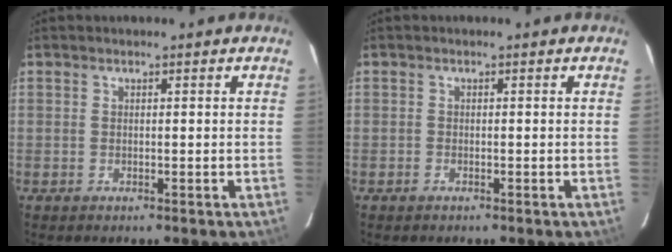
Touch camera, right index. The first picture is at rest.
{"total": 0.7, "force": [-0.6, 0.3, 0.2], "torque": [-0.005, 0.000, -0.012]}